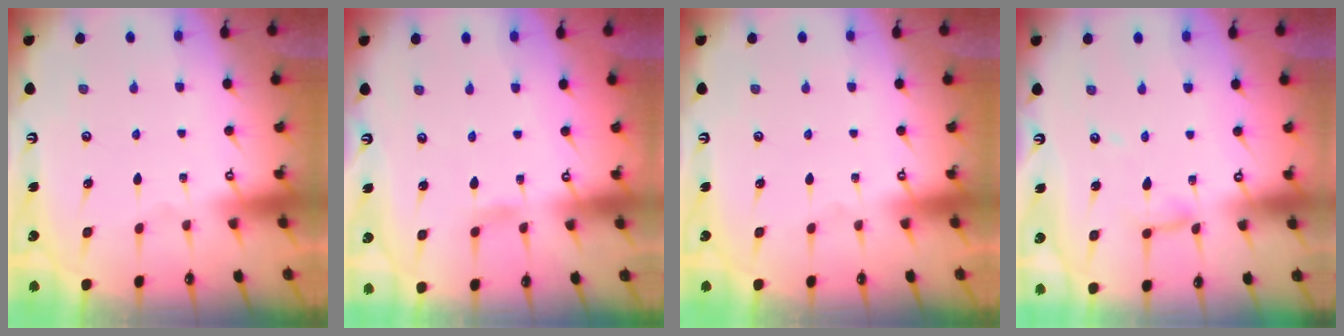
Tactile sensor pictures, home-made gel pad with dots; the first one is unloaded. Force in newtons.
{"total": 2.5, "press": 2.4, "slide": 0.3}
{"total": 0.0}
{"total": 5.3, "press": 5.2, "slide": 0.4}